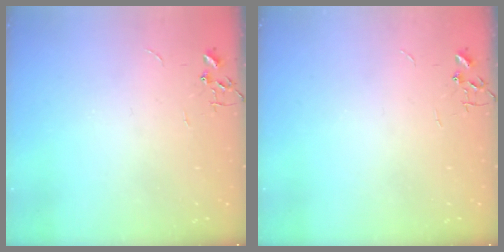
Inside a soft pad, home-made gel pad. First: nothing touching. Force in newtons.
{"total": 0.0}